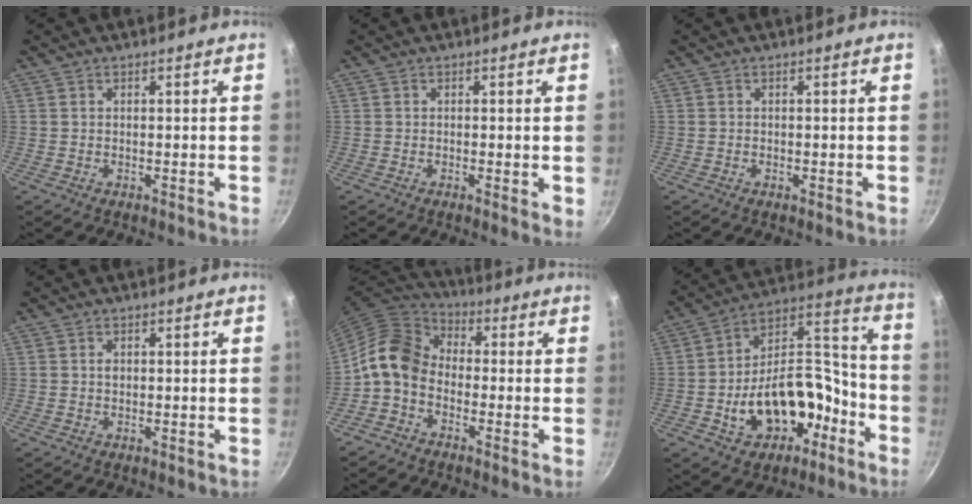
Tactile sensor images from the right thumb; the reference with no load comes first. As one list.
[{"total": 2.8, "force": [-0.2, 0.9, 2.6], "torque": [-0.029, -0.008, -0.006]}, {"total": 0.6, "force": [-0.3, 0.3, 0.4], "torque": [-0.004, 0.002, -0.005]}, {"total": 0.9, "force": [0.1, 0.7, 0.6], "torque": [-0.006, 0.002, 0.002]}, {"total": 9.9, "force": [-2.2, 7.3, 6.3], "torque": [-0.101, 0.040, -0.068]}, {"total": 20.3, "force": [-7.7, 13.2, 13.4], "torque": [-0.179, 0.089, -0.103]}]